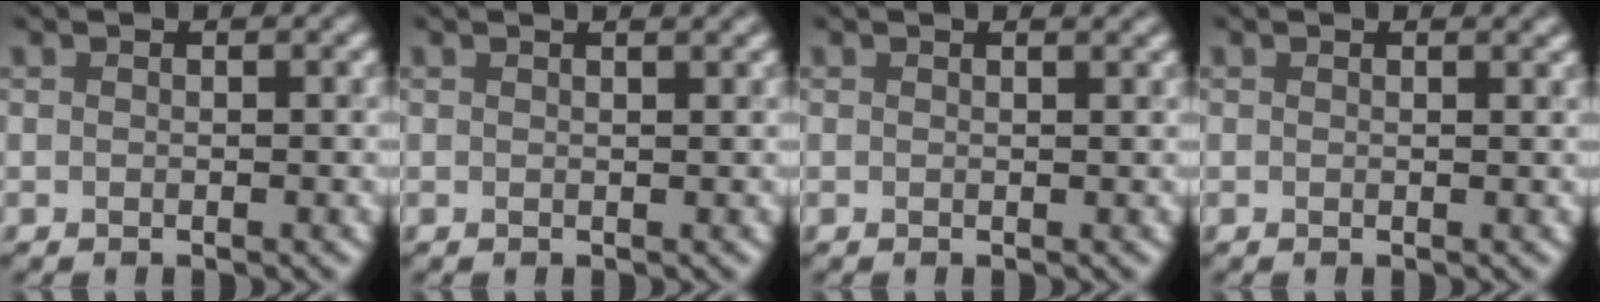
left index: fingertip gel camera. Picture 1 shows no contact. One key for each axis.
{"total": 1.6, "fx": 1.1, "fy": 0.4, "fz": 1.0, "tx": -0.005, "ty": 0.002, "tz": -0.002}
{"total": 1.0, "fx": 0.8, "fy": 0.2, "fz": 0.6, "tx": -0.007, "ty": -0.001, "tz": 0.002}
{"total": 0.6, "fx": 0.5, "fy": 0.2, "fz": 0.3, "tx": -0.004, "ty": -0.003, "tz": 0.004}